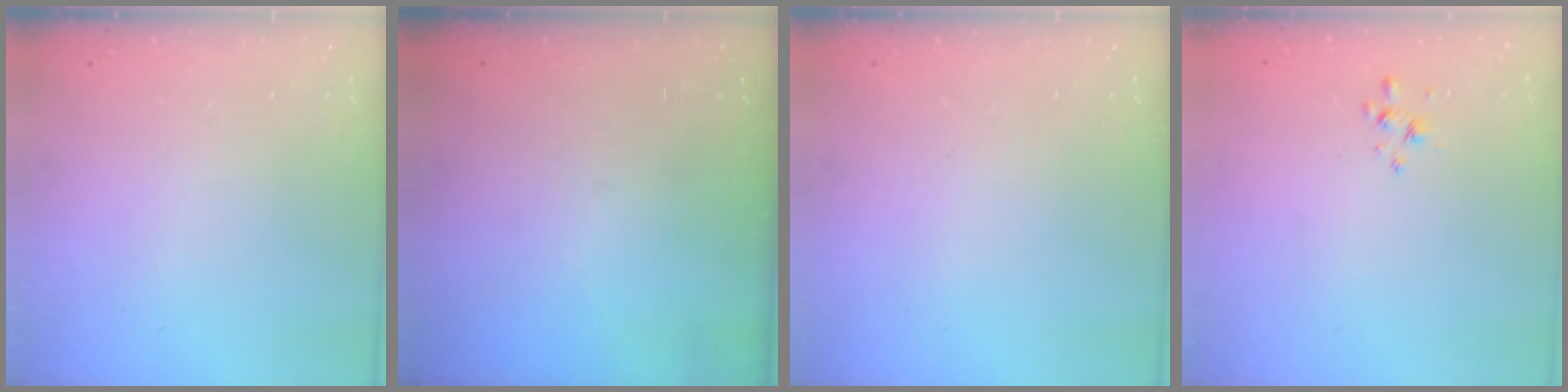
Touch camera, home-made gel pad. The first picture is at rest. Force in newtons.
{"total": 0.0}
{"total": 0.0}
{"total": 2.7, "press": 2.5, "slide": 0.8}